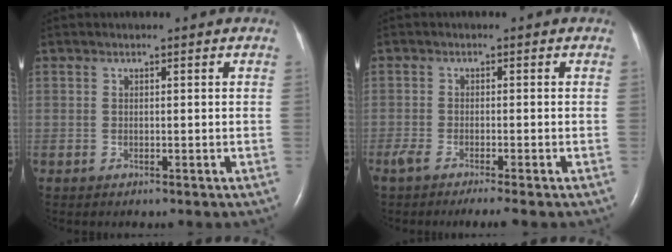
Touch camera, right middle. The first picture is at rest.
{"total": 4.9, "force": [-3.8, 0.1, 3.1], "torque": [-0.050, -0.012, -0.064]}